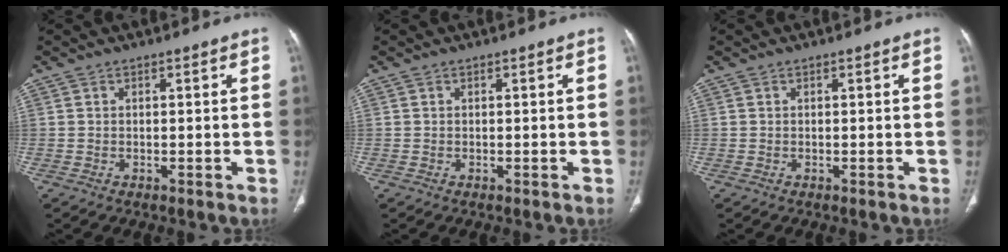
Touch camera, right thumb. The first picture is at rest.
{"total": 0.0}
{"total": 0.0}